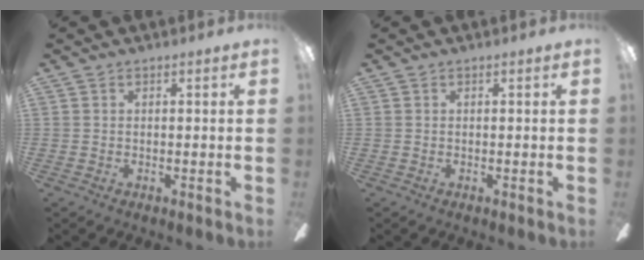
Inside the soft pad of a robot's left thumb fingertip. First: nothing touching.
{"total": 0.0}